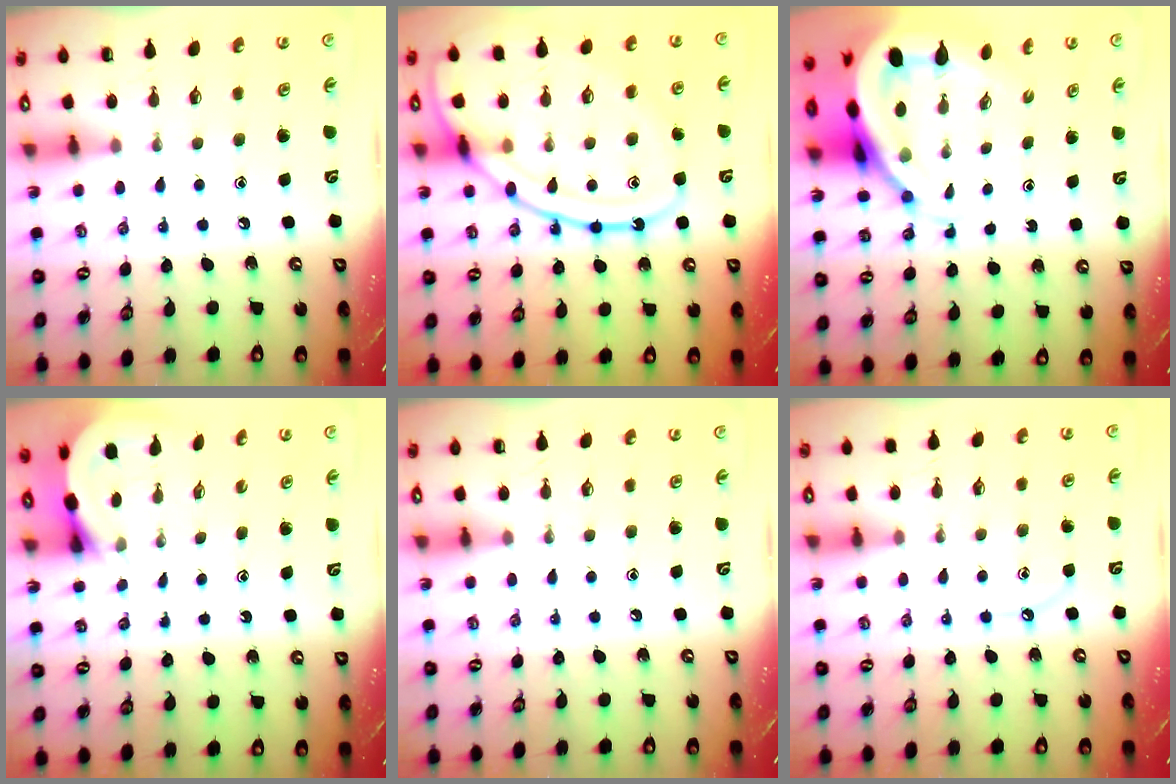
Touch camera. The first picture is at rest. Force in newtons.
{"total": 18.0, "press": 17.9, "slide": 1.4}
{"total": 12.9, "press": 12.9, "slide": 1.3}
{"total": 3.3, "press": 3.3, "slide": 0.2}
{"total": 0.0}
{"total": 4.5, "press": 4.5, "slide": 0.3}